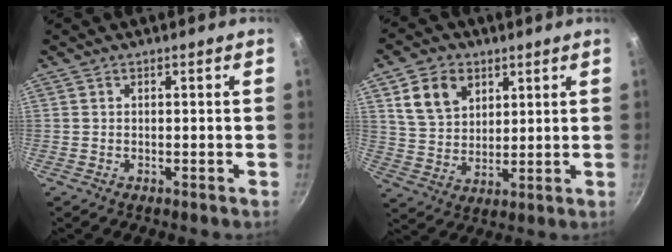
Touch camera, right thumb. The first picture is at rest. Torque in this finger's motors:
{"motor_torque": [-0.74, 1.11, 0.30, -0.24, 0.21]}